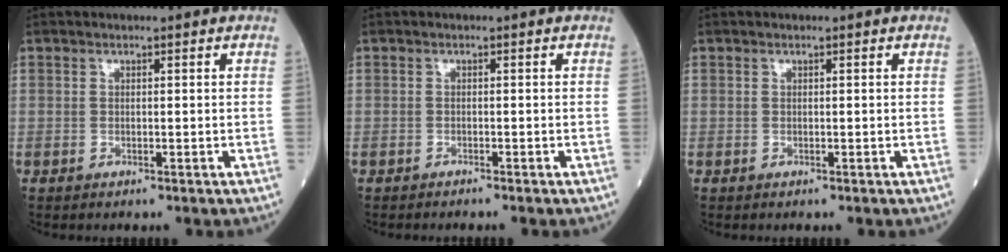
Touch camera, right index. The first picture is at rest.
{"total": 0.6, "force": [-0.5, -0.2, 0.2], "torque": [-0.002, 0.002, -0.011]}
{"total": 0.0}